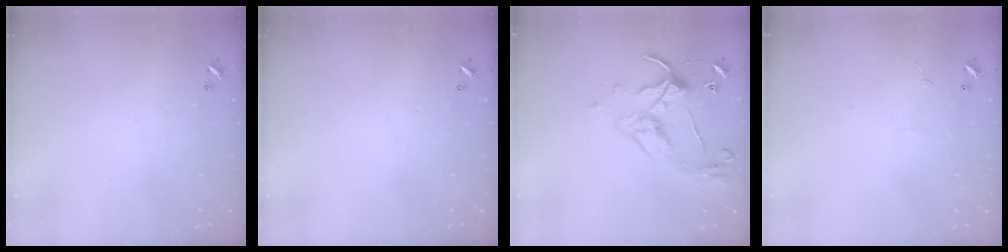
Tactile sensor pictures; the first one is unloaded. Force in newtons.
{"total": 0.0}
{"total": 6.1, "press": 6.1, "slide": 0.5}
{"total": 0.7, "press": 0.2, "slide": 0.7}